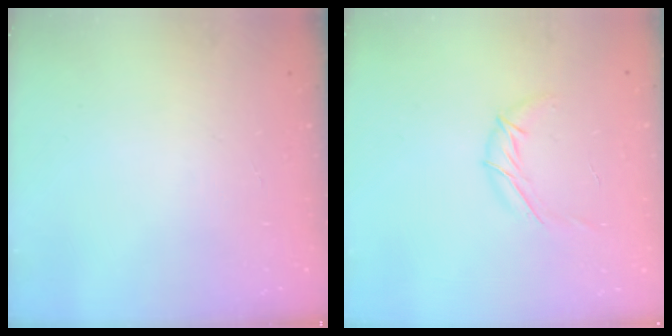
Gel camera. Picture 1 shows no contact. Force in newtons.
{"total": 6.8, "press": 6.8, "slide": 0.5}